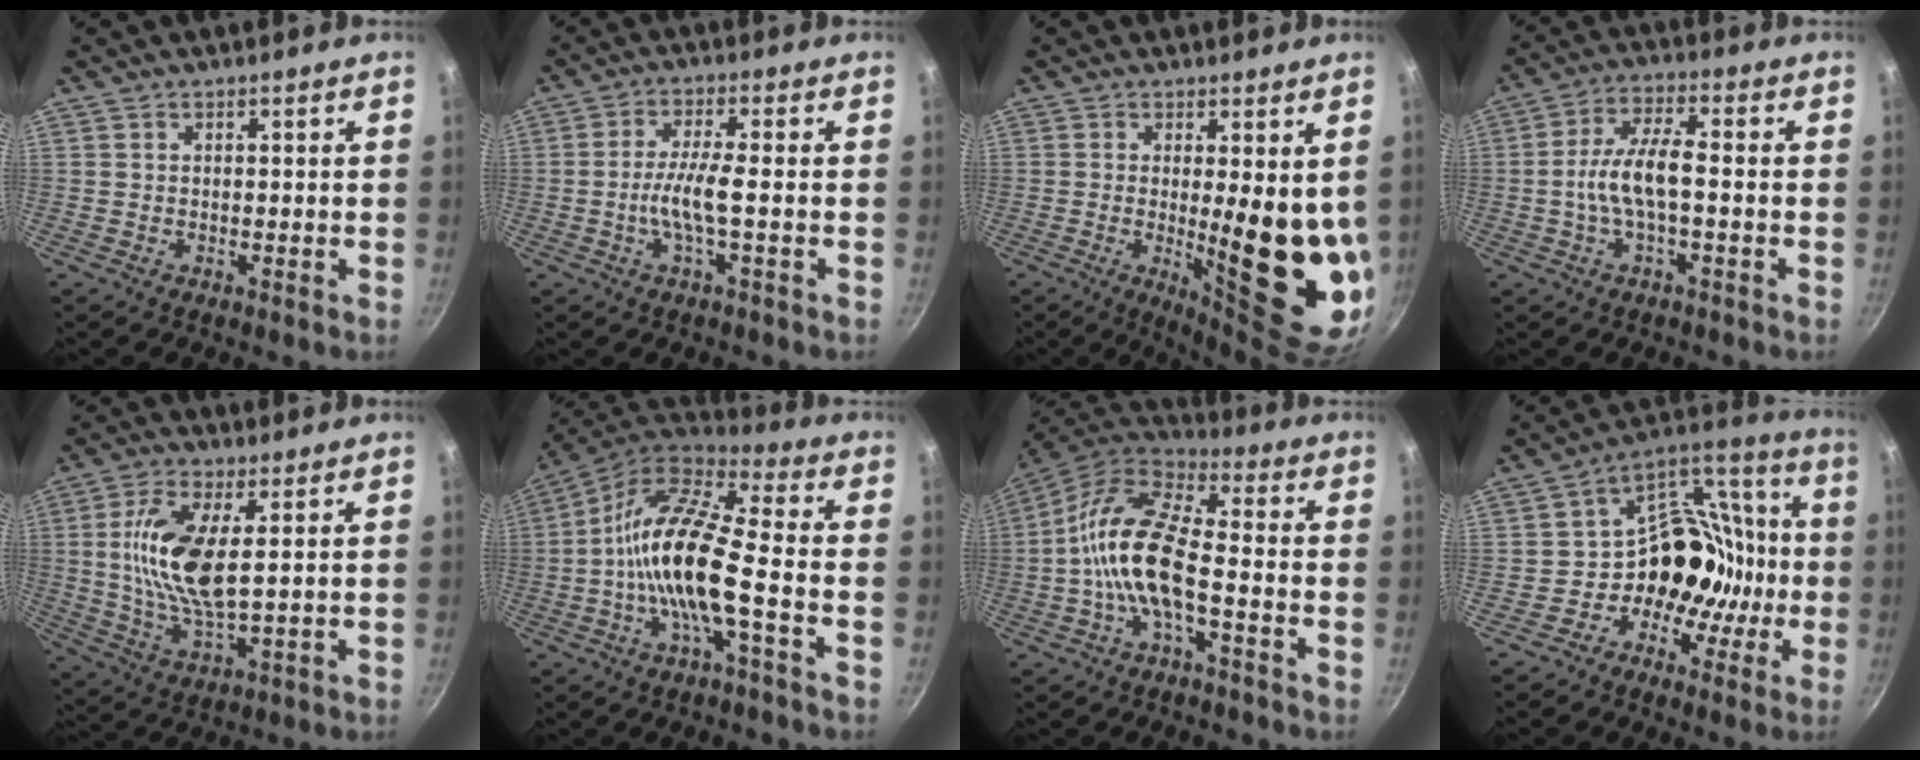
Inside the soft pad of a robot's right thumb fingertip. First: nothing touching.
{"total": 6.1, "force": [-1.4, 0.8, 5.9], "torque": [-0.127, 0.014, -0.033]}
{"total": 15.5, "force": [0.5, 4.5, 14.8], "torque": [-0.174, -0.043, 0.020]}
{"total": 8.7, "force": [-1.4, 3.1, 8.0], "torque": [-0.154, 0.029, -0.035]}
{"total": 13.2, "force": [2.4, 5.1, 11.9], "torque": [-0.240, -0.010, 0.049]}
{"total": 16.4, "force": [-3.1, 4.5, 15.5], "torque": [-0.292, 0.040, -0.080]}
{"total": 14.5, "force": [-3.0, 5.7, 13.0], "torque": [-0.250, 0.040, -0.076]}
{"total": 15.4, "force": [-4.0, 12.6, 7.9], "torque": [-0.050, 0.073, -0.079]}